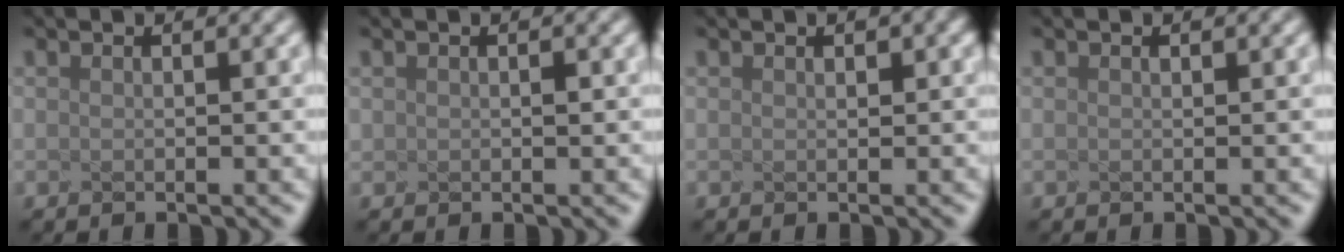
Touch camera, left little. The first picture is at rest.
{"total": 1.2, "force": [-0.6, -0.8, -0.6], "torque": [-0.015, -0.016, 0.027]}
{"total": 0.7, "force": [0.3, 0.2, 0.6], "torque": [-0.011, 0.001, 0.014]}
{"total": 0.5, "force": [-0.3, -0.4, -0.3], "torque": [-0.001, -0.010, 0.007]}